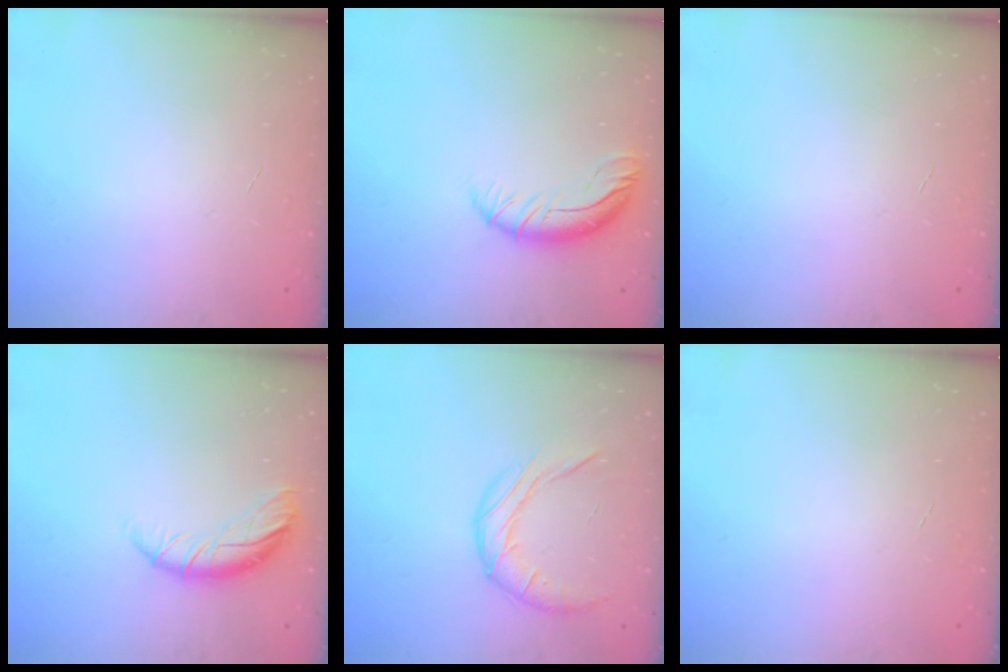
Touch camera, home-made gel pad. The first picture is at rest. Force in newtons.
{"total": 9.4, "press": 9.2, "slide": 1.9}
{"total": 0.0}
{"total": 9.9, "press": 9.9, "slide": 0.8}
{"total": 11.2, "press": 11.1, "slide": 0.7}
{"total": 0.0}